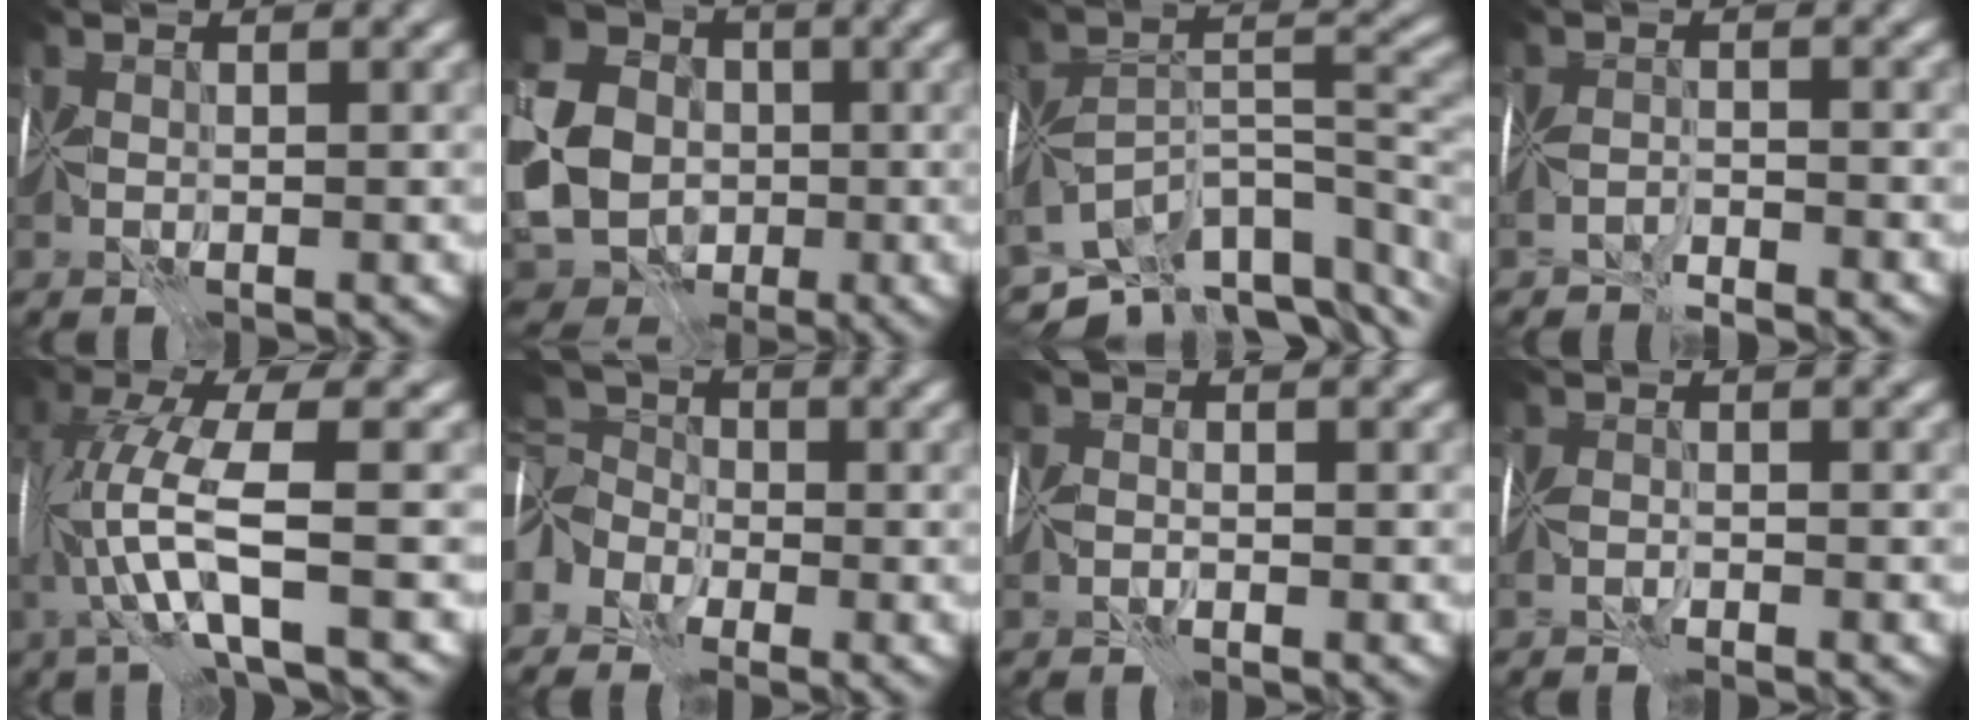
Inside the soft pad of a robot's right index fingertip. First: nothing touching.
{"total": 11.2, "force": [-1.8, 9.5, 5.5], "torque": [-0.144, -0.006, -0.034]}
{"total": 11.3, "force": [-7.4, 5.6, 6.4], "torque": [-0.113, 0.004, -0.105]}
{"total": 2.2, "force": [-2.2, 0.3, 0.1], "torque": [0.003, 0.002, -0.041]}
{"total": 7.9, "force": [-1.0, 1.8, 7.6], "torque": [-0.160, 0.012, -0.022]}
{"total": 4.6, "force": [-2.7, 3.1, 2.0], "torque": [-0.033, 0.004, -0.069]}
{"total": 1.0, "force": [-0.8, 0.3, 0.4], "torque": [-0.006, 0.001, -0.019]}
{"total": 1.4, "force": [-1.3, 0.1, 0.4], "torque": [-0.005, -0.001, -0.028]}